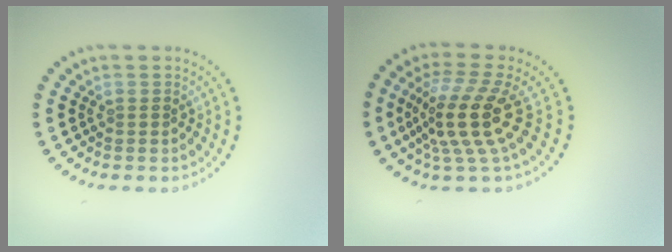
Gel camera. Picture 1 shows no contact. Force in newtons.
{"total": 5.1, "press": 3.7, "slide": 3.4}